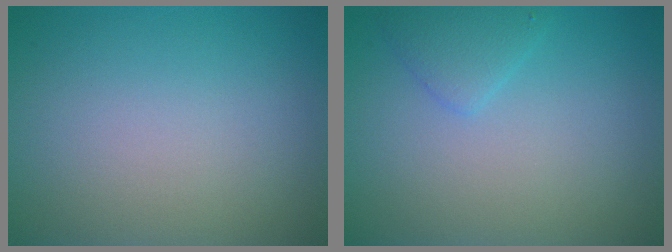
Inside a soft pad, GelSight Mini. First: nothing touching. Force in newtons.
{"total": 1.7, "press": 1.7, "slide": 0.1}